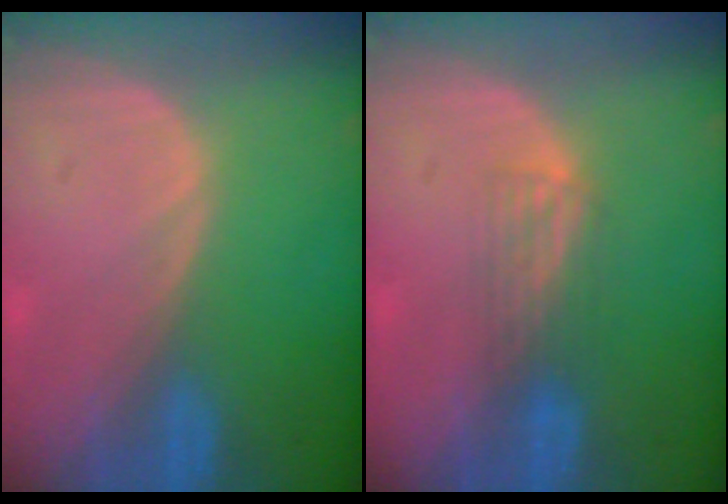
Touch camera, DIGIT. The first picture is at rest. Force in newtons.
{"total": 2.9, "press": 2.6, "slide": 1.2}